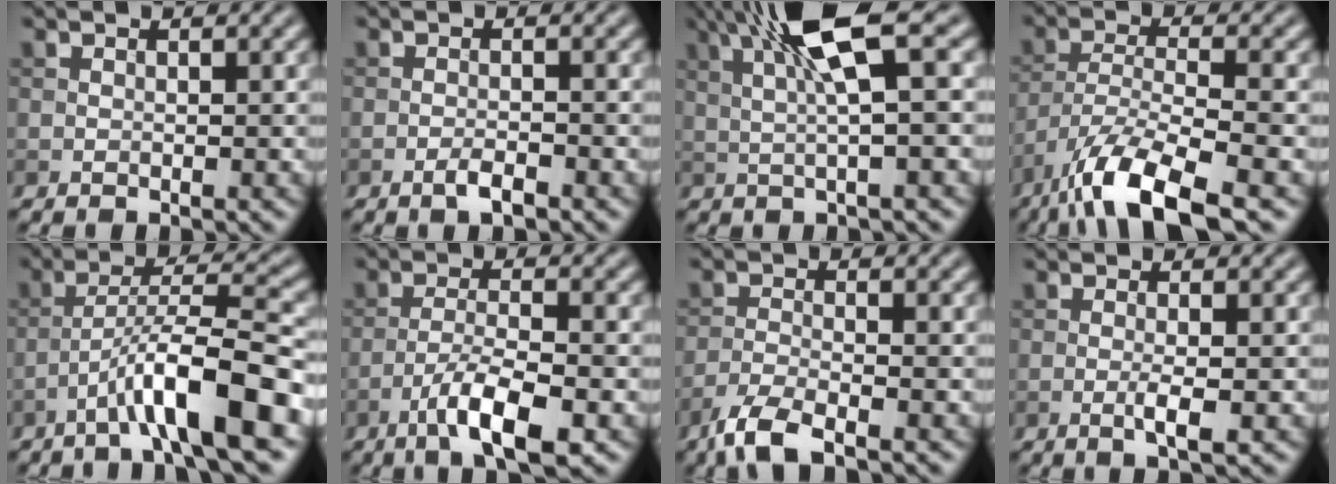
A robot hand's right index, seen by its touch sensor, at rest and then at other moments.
{"total": 1.8, "force": [-1.2, 0.4, 1.4], "torque": [-0.024, 0.002, -0.023]}
{"total": 7.4, "force": [2.4, 1.1, 6.9], "torque": [-0.119, 0.018, 0.040]}
{"total": 9.0, "force": [-6.2, 2.4, 6.1], "torque": [-0.110, -0.005, -0.119]}
{"total": 8.4, "force": [-4.3, 1.2, 7.2], "torque": [-0.117, 0.020, -0.076]}
{"total": 6.3, "force": [-3.5, 1.4, 5.1], "torque": [-0.089, 0.004, -0.063]}
{"total": 4.0, "force": [-3.0, 0.8, 2.4], "torque": [-0.054, -0.008, -0.070]}
{"total": 2.3, "force": [-0.6, 0.4, 2.2], "torque": [-0.039, -0.001, -0.014]}